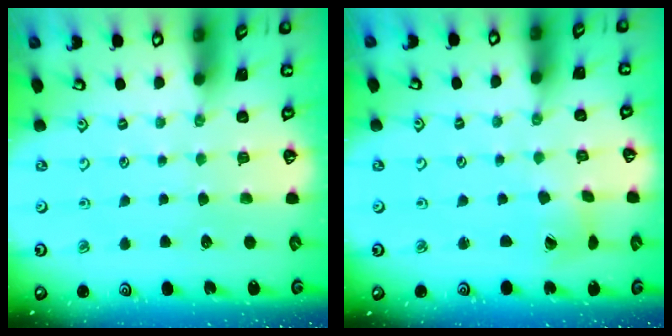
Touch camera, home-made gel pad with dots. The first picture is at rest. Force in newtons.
{"total": 2.8, "press": 2.7, "slide": 0.4}